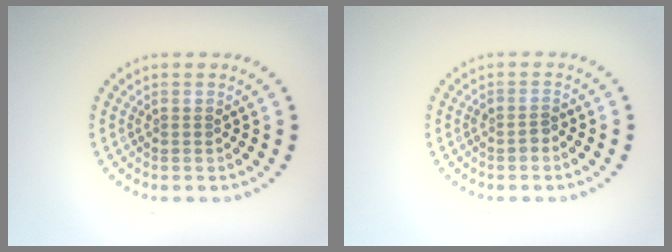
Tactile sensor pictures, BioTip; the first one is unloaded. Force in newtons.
{"total": 1.0, "press": 0.8, "slide": 0.5}